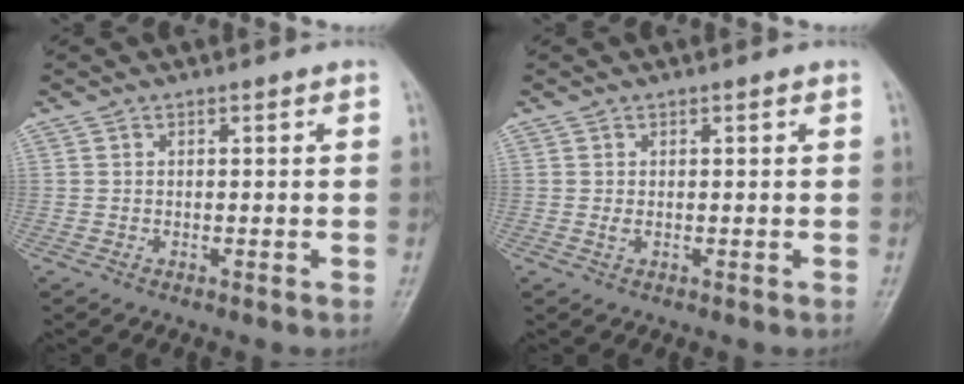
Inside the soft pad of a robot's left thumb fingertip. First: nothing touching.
{"total": 1.1, "force": [0.2, 0.4, 0.9], "torque": [-0.018, 0.003, 0.007]}